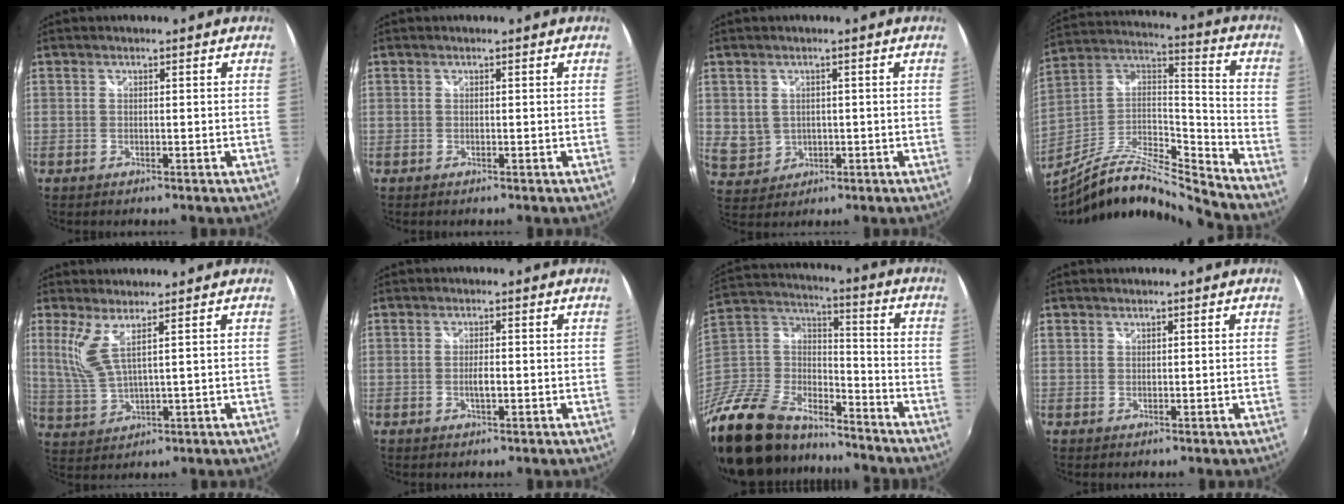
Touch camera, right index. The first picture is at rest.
{"total": 0.0}
{"total": 4.6, "force": [1.0, 4.0, 2.0], "torque": [-0.039, 0.000, 0.035]}
{"total": 17.4, "force": [-15.8, 1.2, 7.4], "torque": [-0.136, -0.004, -0.290]}
{"total": 5.4, "force": [2.9, 0.6, 4.5], "torque": [-0.109, -0.011, 0.067]}
{"total": 2.1, "force": [-0.4, 0.5, 2.0], "torque": [-0.035, -0.002, -0.007]}
{"total": 27.6, "force": [-20.4, 12.5, 13.7], "torque": [-0.318, 0.005, -0.346]}
{"total": 0.6, "force": [0.4, 0.4, 0.0], "torque": [-0.001, 0.001, 0.007]}